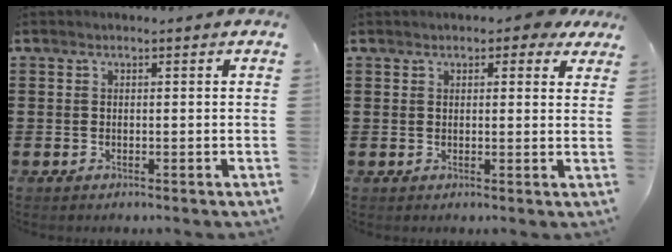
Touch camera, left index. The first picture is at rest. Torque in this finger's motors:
{"motor_torque": [2.15, -0.01, 0.60, 0.04]}